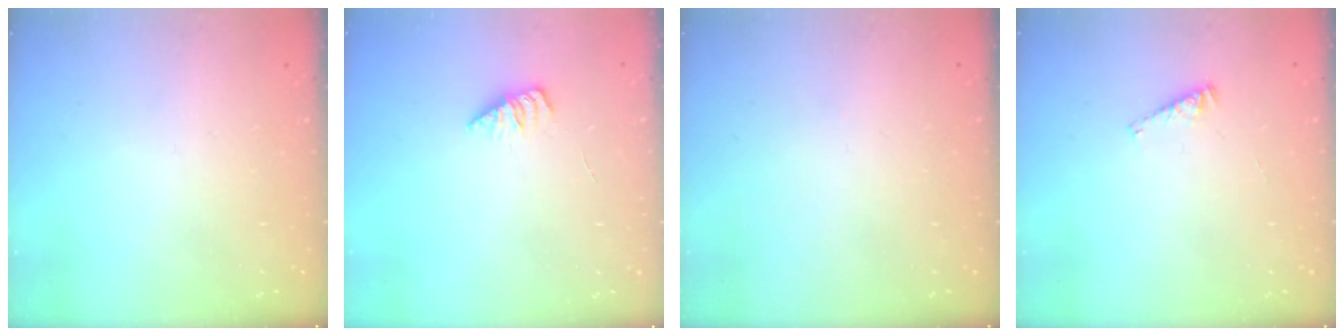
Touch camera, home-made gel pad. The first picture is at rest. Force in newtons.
{"total": 2.2, "press": 2.1, "slide": 0.3}
{"total": 0.0}
{"total": 3.5, "press": 3.5, "slide": 0.4}